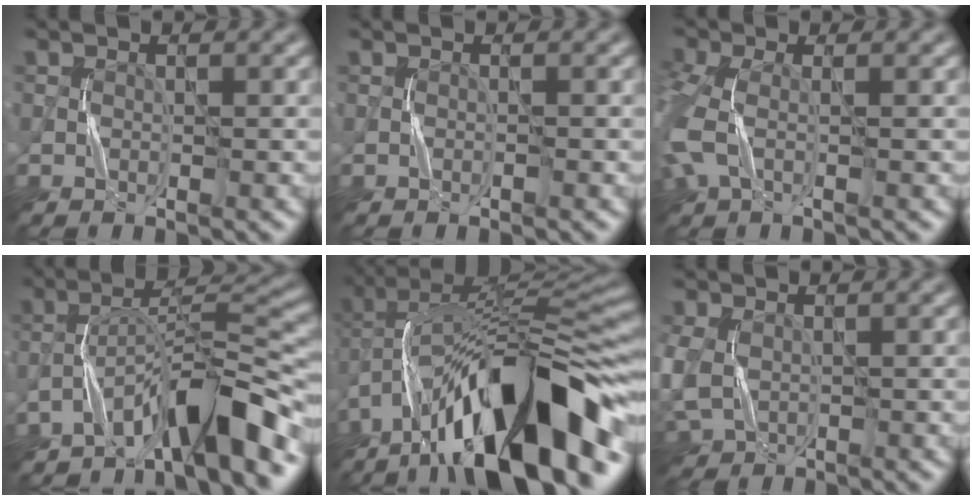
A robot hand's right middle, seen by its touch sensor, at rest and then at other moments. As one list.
[{"total": 0.0}, {"total": 4.0, "force": [-0.6, 2.2, 3.3], "torque": [-0.099, -0.001, -0.023]}, {"total": 8.0, "force": [-5.4, 1.3, 5.7], "torque": [-0.090, 0.022, -0.092]}, {"total": 16.1, "force": [-7.6, 5.3, 13.2], "torque": [-0.217, 0.035, -0.136]}, {"total": 4.7, "force": [-0.1, 3.5, 3.1], "torque": [-0.088, -0.007, -0.002]}]